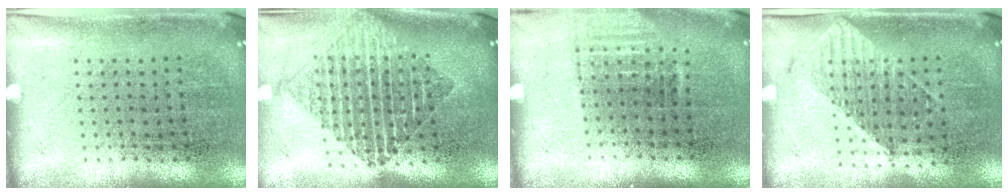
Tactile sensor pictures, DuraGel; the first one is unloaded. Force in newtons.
{"total": 1.8, "press": 1.5, "slide": 1.0}
{"total": 1.0, "press": 0.9, "slide": 0.4}
{"total": 1.1, "press": 1.0, "slide": 0.3}